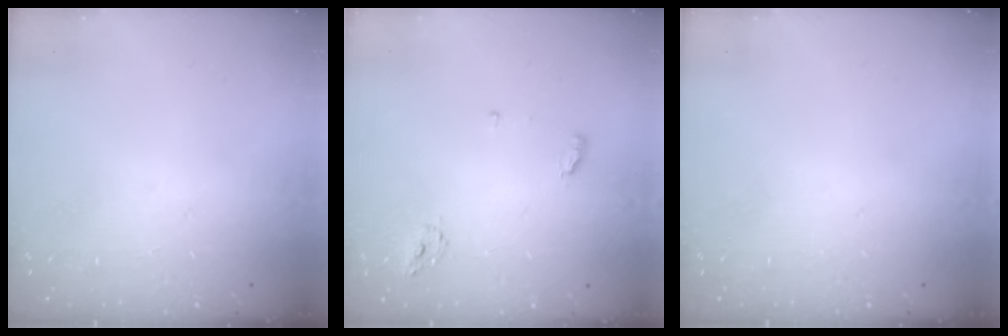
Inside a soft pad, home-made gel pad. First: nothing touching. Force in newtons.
{"total": 5.1, "press": 5.1, "slide": 0.4}
{"total": 0.0}